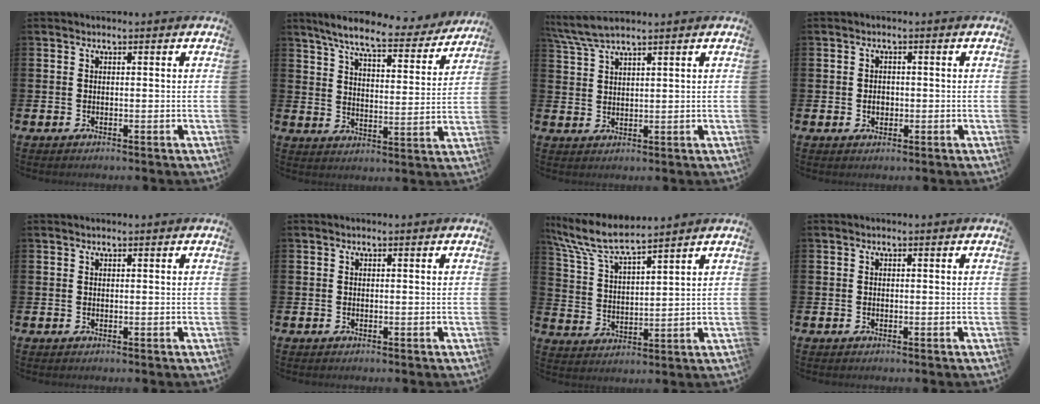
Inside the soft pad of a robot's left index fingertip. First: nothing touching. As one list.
[{"total": 7.9, "force": [7.0, 1.0, 3.4], "torque": [-0.090, -0.037, 0.119]}, {"total": 4.7, "force": [4.1, 0.4, 2.2], "torque": [-0.060, -0.005, 0.077]}, {"total": 1.8, "force": [-0.4, 1.4, 1.0], "torque": [-0.012, 0.002, -0.011]}, {"total": 0.0}, {"total": 0.0}, {"total": 7.6, "force": [6.9, 0.9, 3.0], "torque": [-0.090, -0.032, 0.121]}, {"total": 0.0}]